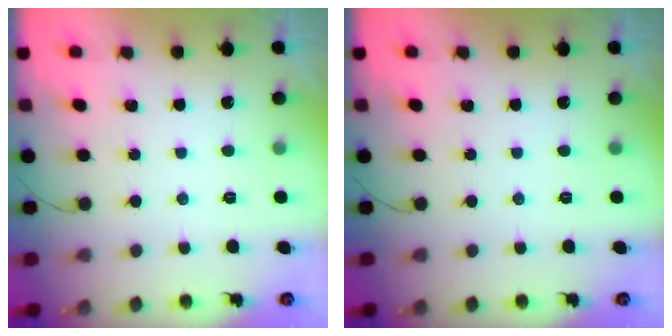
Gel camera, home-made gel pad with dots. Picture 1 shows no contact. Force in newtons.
{"total": 0.0}